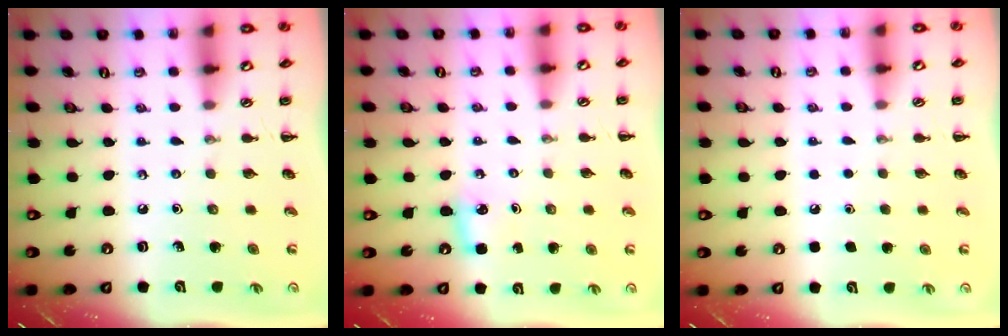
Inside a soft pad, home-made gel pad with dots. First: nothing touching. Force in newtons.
{"total": 3.5, "press": 3.4, "slide": 1.0}
{"total": 1.8, "press": 1.7, "slide": 0.1}